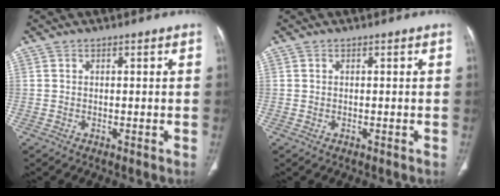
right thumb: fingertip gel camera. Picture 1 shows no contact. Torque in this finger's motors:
{"motor_torque": [1.14, 0.89, 0.13, -0.38, 0.00]}